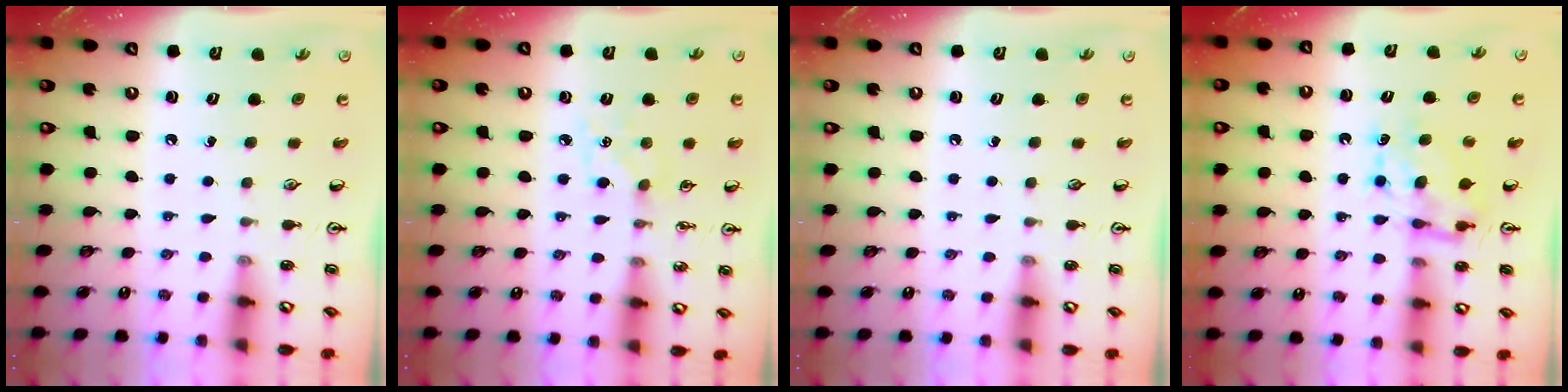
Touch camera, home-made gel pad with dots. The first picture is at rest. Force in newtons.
{"total": 7.2, "press": 7.1, "slide": 1.1}
{"total": 0.0}
{"total": 7.2, "press": 7.2, "slide": 0.1}